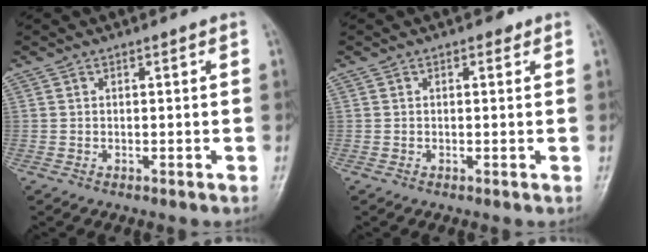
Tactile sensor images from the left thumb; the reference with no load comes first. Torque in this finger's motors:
{"motor_torque": [0.42, -0.41, 0.06, -0.08, -0.01]}